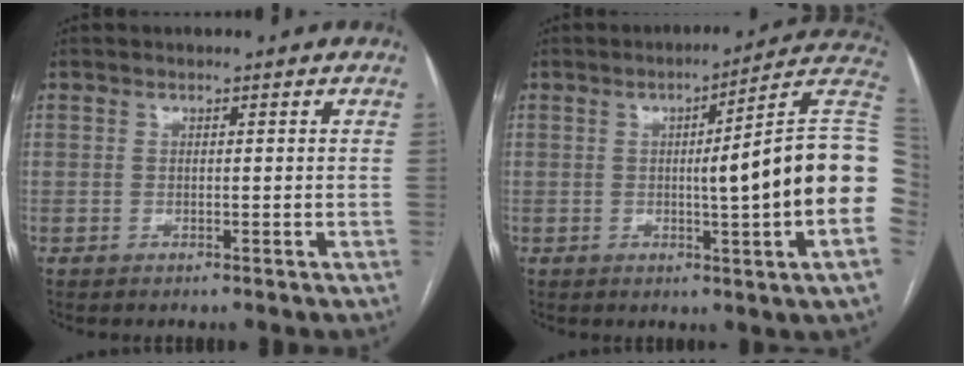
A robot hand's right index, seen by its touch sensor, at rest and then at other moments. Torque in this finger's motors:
{"motor_torque": [1.04, -0.29, 0.42, 0.11]}